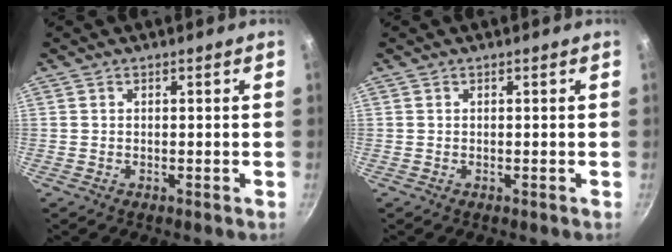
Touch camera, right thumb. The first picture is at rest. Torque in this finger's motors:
{"motor_torque": [0.00, 0.00, 0.00, 0.00, 0.00]}